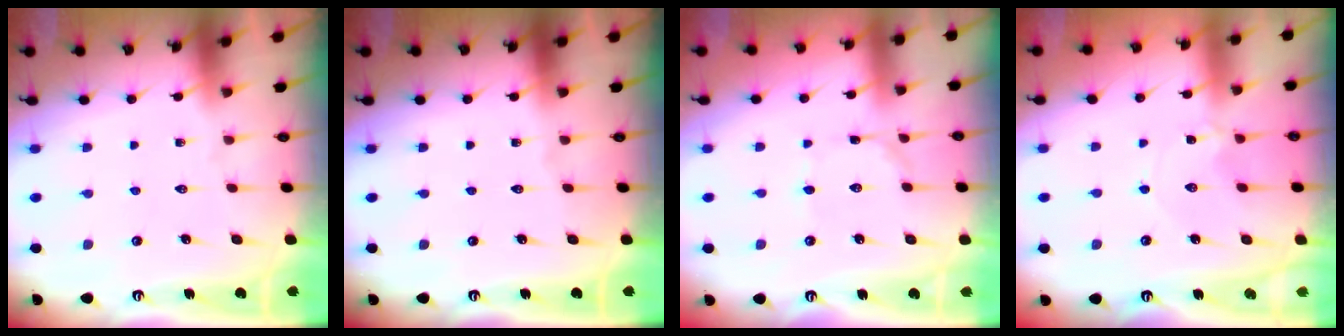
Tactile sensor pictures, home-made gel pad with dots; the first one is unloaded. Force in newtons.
{"total": 0.0}
{"total": 0.9, "press": 0.9, "slide": 0.1}
{"total": 0.9, "press": 0.9, "slide": 0.2}